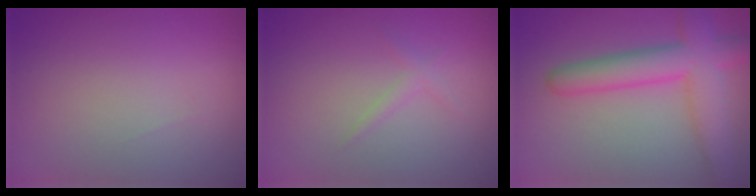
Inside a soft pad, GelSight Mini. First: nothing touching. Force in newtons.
{"total": 1.0, "press": 1.0, "slide": 0.0}
{"total": 6.2, "press": 6.2, "slide": 0.3}